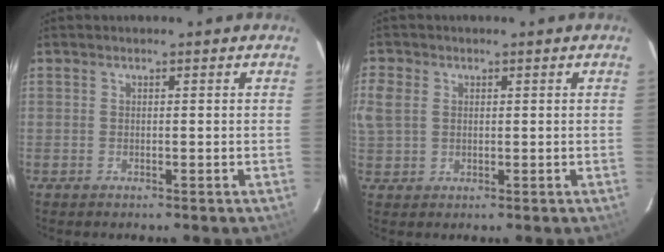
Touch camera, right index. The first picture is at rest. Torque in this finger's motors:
{"motor_torque": [0.86, 0.51, 0.31, 0.09]}